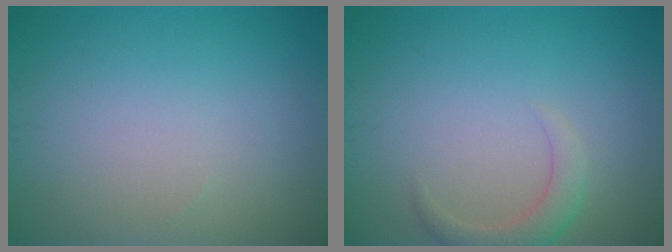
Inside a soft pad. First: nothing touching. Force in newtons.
{"total": 2.2, "press": 2.2, "slide": 0.2}